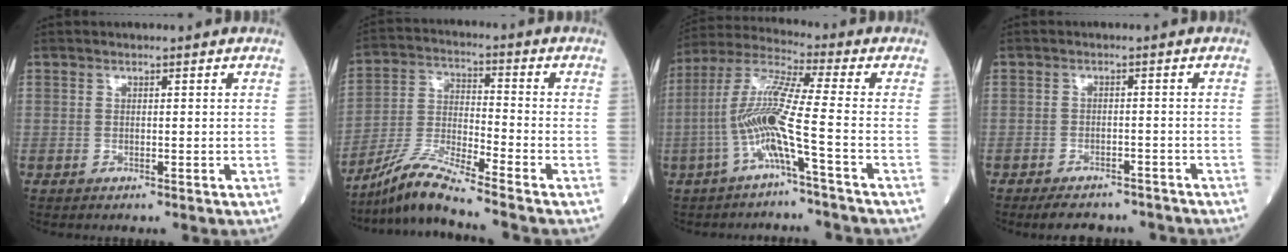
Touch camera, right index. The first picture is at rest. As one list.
[{"total": 8.9, "force": [-7.8, -1.6, 4.0], "torque": [-0.092, -0.020, -0.152]}, {"total": 10.5, "force": [-3.3, -1.0, 9.9], "torque": [-0.212, 0.011, -0.072]}, {"total": 7.2, "force": [-6.5, 2.4, 2.0], "torque": [-0.025, 0.000, -0.083]}]